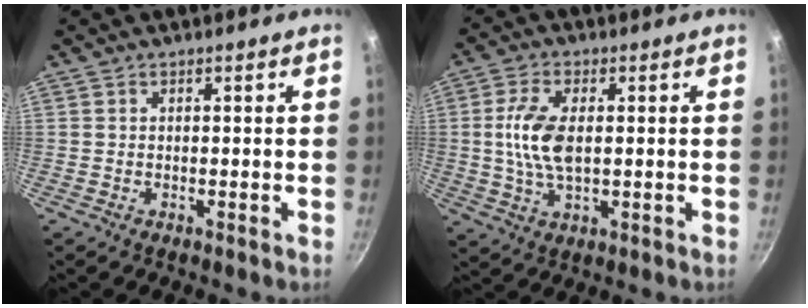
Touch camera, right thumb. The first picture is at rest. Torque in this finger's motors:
{"motor_torque": [1.18, 1.22, 1.42, -0.41, 0.39]}